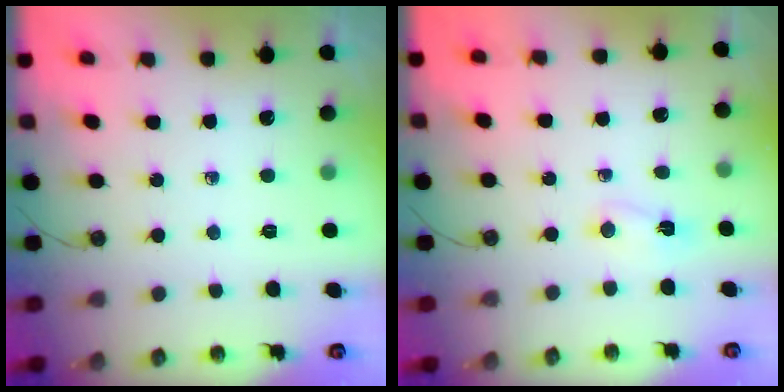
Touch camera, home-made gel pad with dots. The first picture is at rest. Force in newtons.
{"total": 2.8, "press": 2.7, "slide": 0.5}